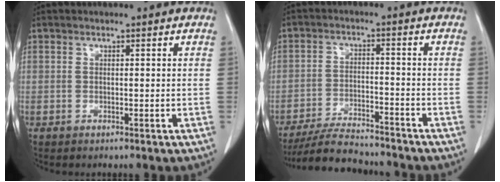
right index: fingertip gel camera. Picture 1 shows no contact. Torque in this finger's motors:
{"motor_torque": [-0.99, -0.41, -0.38, -0.15]}